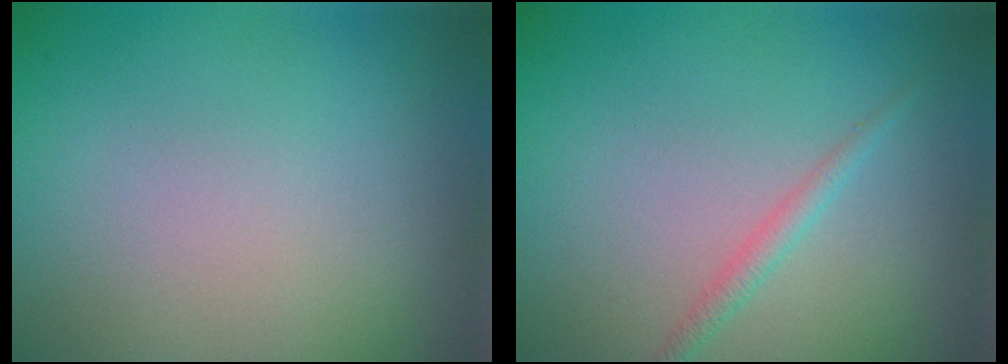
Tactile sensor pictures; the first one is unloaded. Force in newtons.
{"total": 1.3, "press": 1.3, "slide": 0.1}